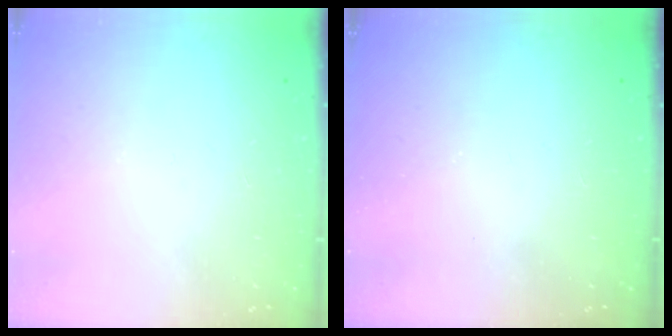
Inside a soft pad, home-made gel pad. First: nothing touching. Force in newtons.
{"total": 1.7, "press": 1.7, "slide": 0.2}